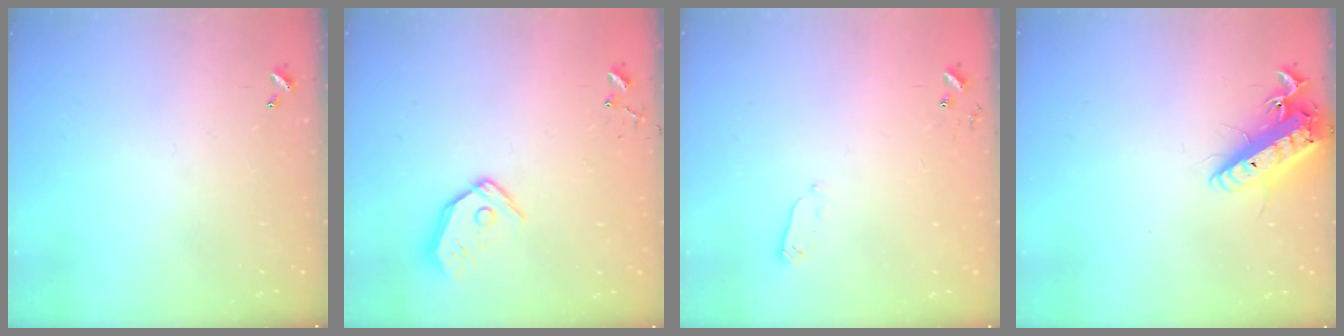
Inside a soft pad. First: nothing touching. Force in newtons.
{"total": 10.4, "press": 10.4, "slide": 1.2}
{"total": 3.5, "press": 3.4, "slide": 0.9}
{"total": 16.3, "press": 16.0, "slide": 3.0}